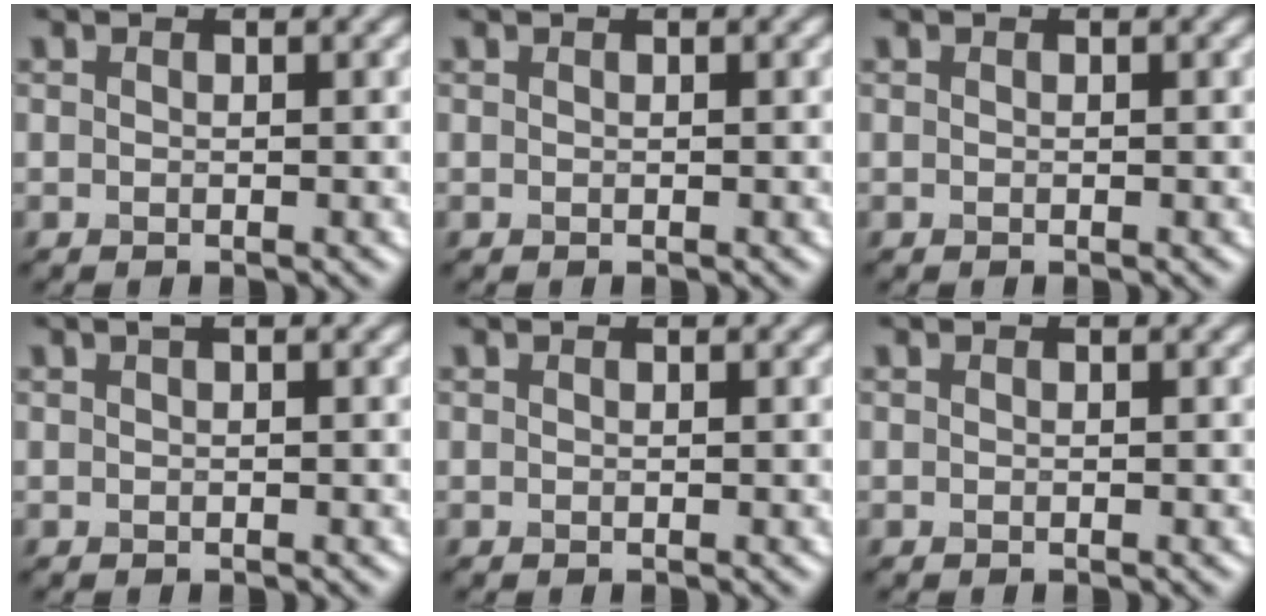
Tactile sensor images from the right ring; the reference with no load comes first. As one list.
[{"total": 0.0}, {"total": 0.0}, {"total": 0.6, "force": [0.3, 0.1, 0.5], "torque": [-0.010, 0.007, 0.005]}, {"total": 0.0}, {"total": 0.0}]